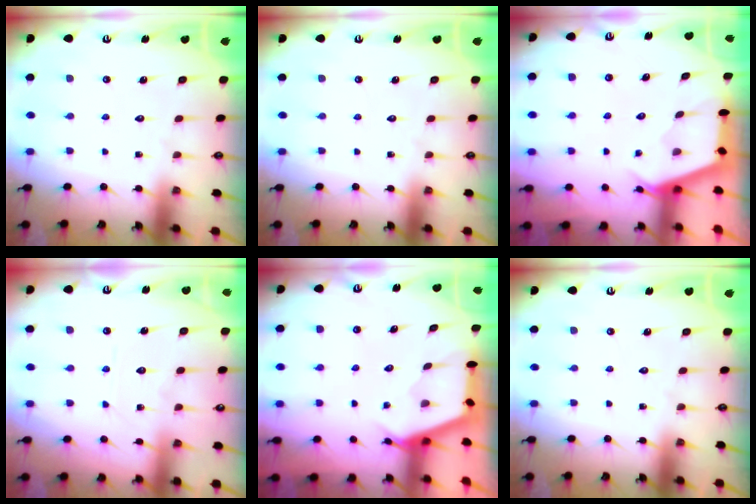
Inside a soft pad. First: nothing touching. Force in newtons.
{"total": 0.0}
{"total": 2.5, "press": 2.5, "slide": 0.3}
{"total": 5.6, "press": 5.6, "slide": 0.6}
{"total": 3.0, "press": 3.0, "slide": 0.4}
{"total": 0.0}